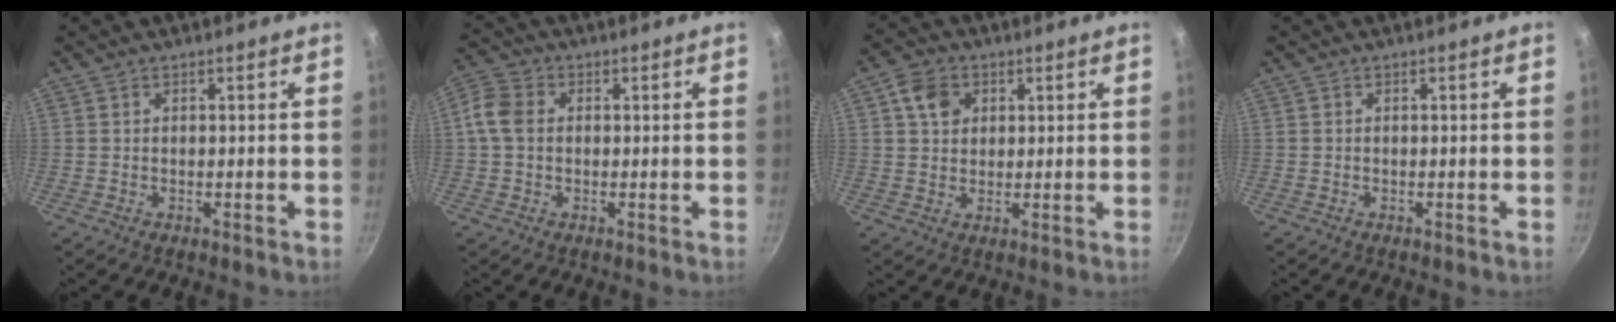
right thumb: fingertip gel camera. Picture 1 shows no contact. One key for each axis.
{"total": 5.9, "fx": 0.3, "fy": 4.7, "fz": 3.5, "tx": -0.065, "ty": 0.010, "tz": -0.009}
{"total": 5.8, "fx": 2.0, "fy": 4.8, "fz": 2.7, "tx": -0.029, "ty": 0.004, "tz": 0.033}
{"total": 0.0}